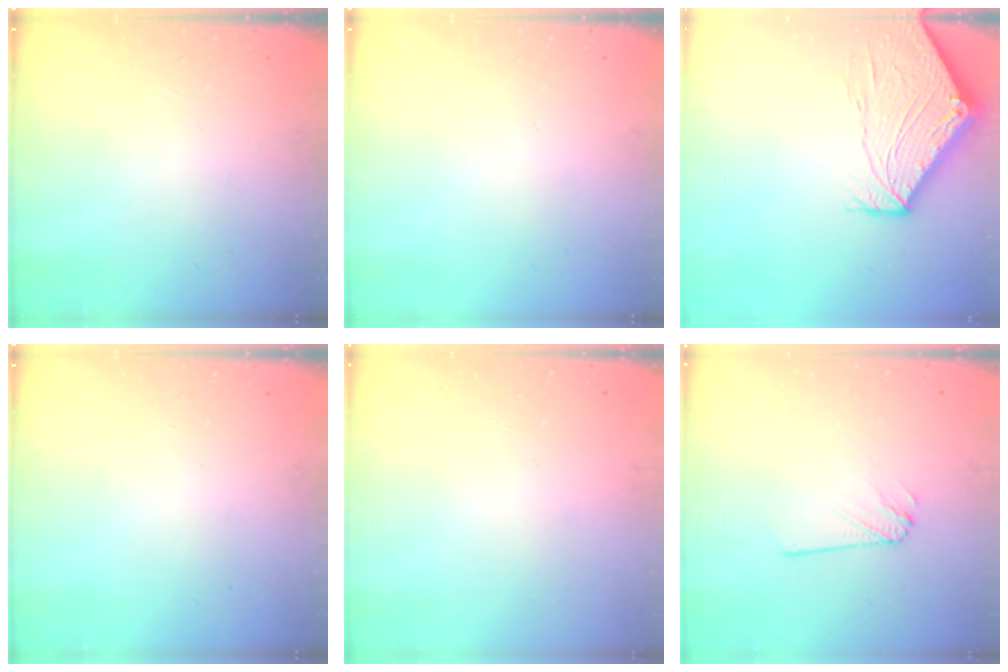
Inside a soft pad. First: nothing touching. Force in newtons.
{"total": 0.0}
{"total": 10.8, "press": 10.8, "slide": 1.2}
{"total": 0.0}
{"total": 0.0}
{"total": 1.6, "press": 1.6, "slide": 0.0}